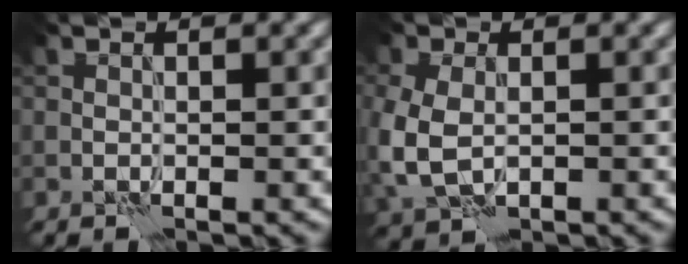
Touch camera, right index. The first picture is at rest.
{"total": 5.3, "force": [-0.8, 3.8, 3.6], "torque": [-0.104, -0.020, -0.011]}